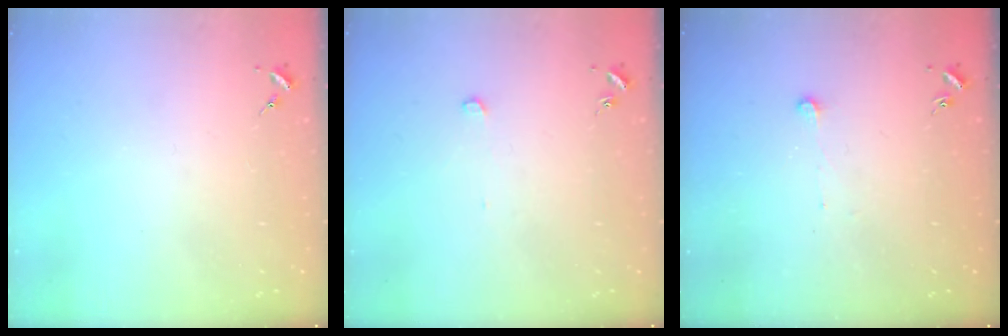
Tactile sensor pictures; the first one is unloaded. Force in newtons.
{"total": 2.4, "press": 2.4, "slide": 0.0}
{"total": 3.7, "press": 3.7, "slide": 0.3}